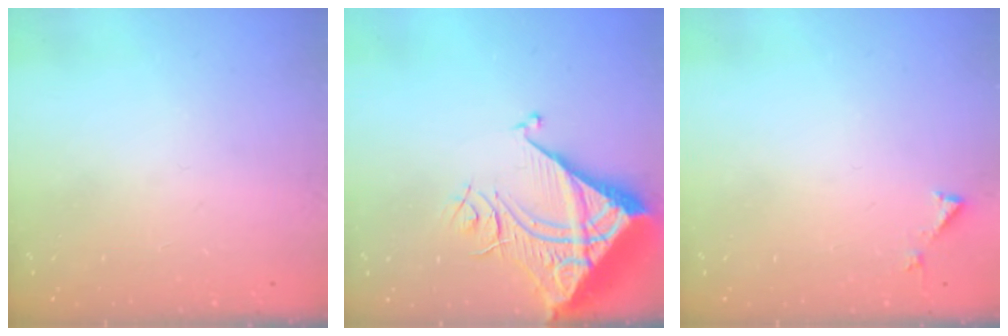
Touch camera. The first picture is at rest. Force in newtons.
{"total": 9.4, "press": 9.3, "slide": 1.0}
{"total": 3.0, "press": 3.0, "slide": 0.2}